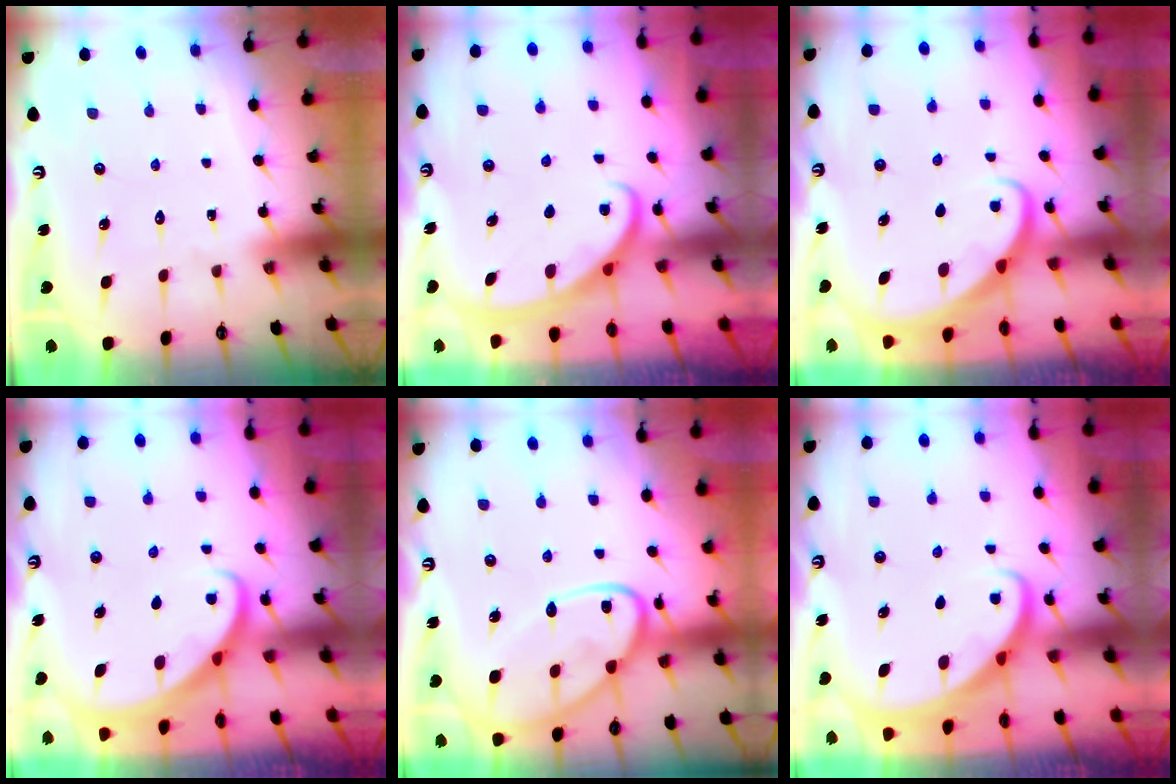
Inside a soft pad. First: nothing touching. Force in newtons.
{"total": 2.8, "press": 2.8, "slide": 0.3}
{"total": 2.2, "press": 2.2, "slide": 0.2}
{"total": 2.7, "press": 2.7, "slide": 0.3}
{"total": 15.7, "press": 15.7, "slide": 1.3}
{"total": 2.3, "press": 2.3, "slide": 0.3}